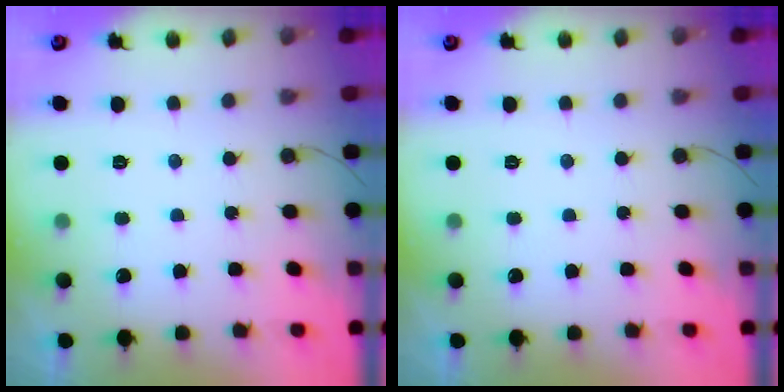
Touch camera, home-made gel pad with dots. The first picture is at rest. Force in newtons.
{"total": 0.0}